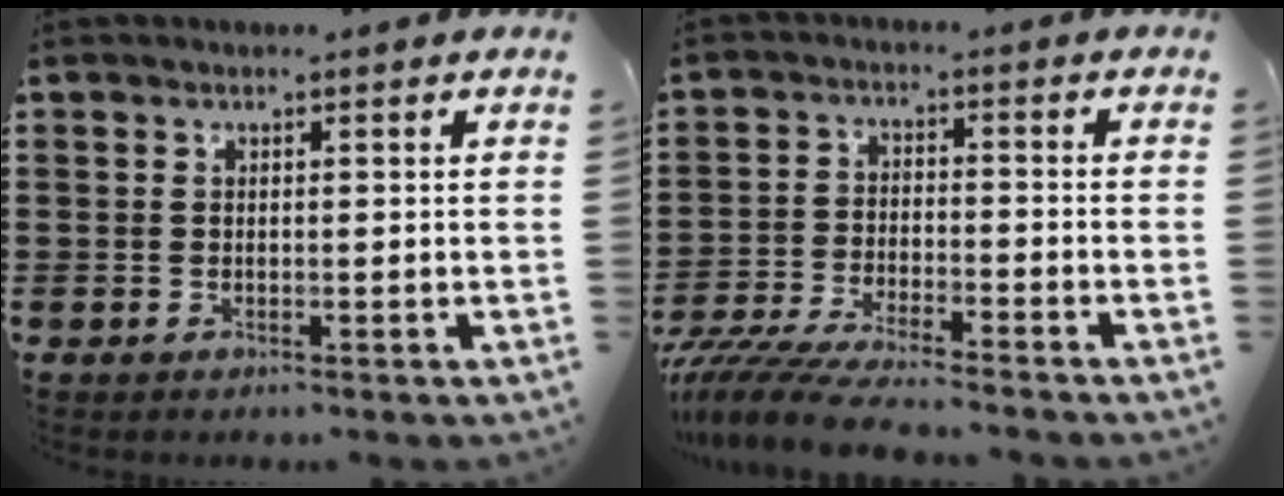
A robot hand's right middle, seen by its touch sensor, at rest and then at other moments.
{"total": 6.6, "force": [-6.3, 0.1, 1.9], "torque": [-0.052, -0.009, -0.127]}